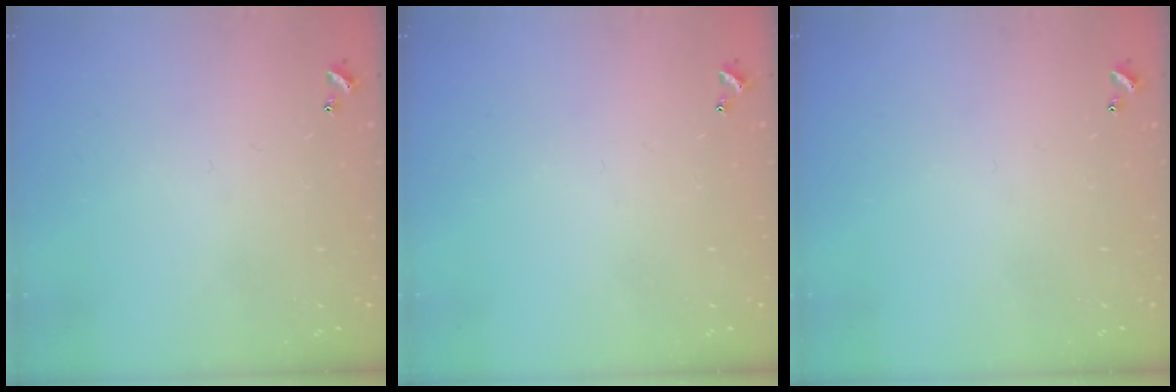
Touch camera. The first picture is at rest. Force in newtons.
{"total": 0.0}
{"total": 0.0}